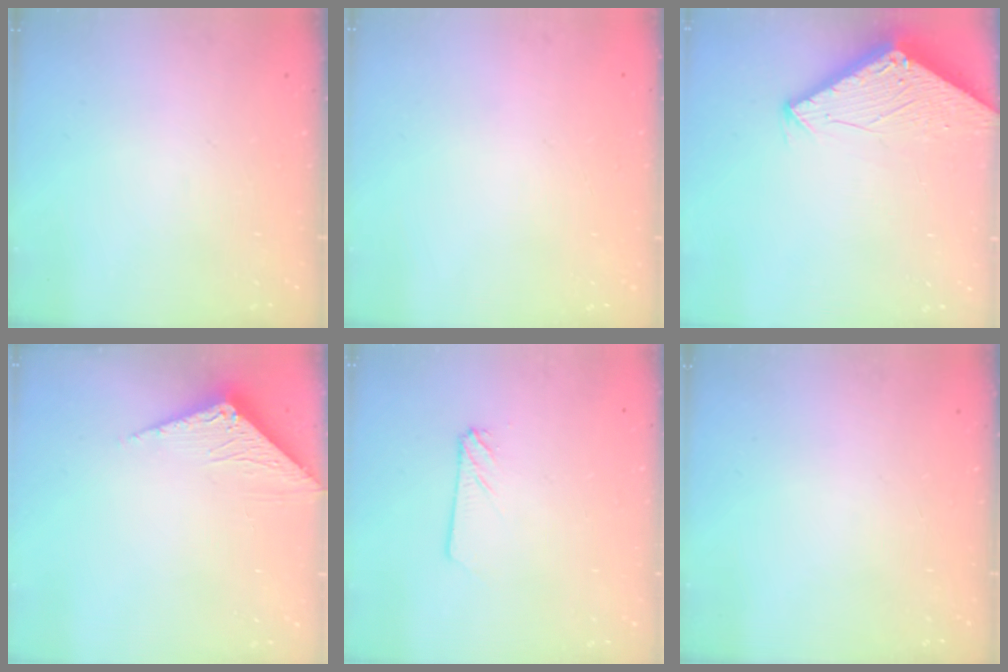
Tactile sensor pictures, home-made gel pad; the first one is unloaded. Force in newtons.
{"total": 0.0}
{"total": 2.9, "press": 2.9, "slide": 0.2}
{"total": 3.4, "press": 3.4, "slide": 0.2}
{"total": 2.7, "press": 2.7, "slide": 0.2}
{"total": 0.0}